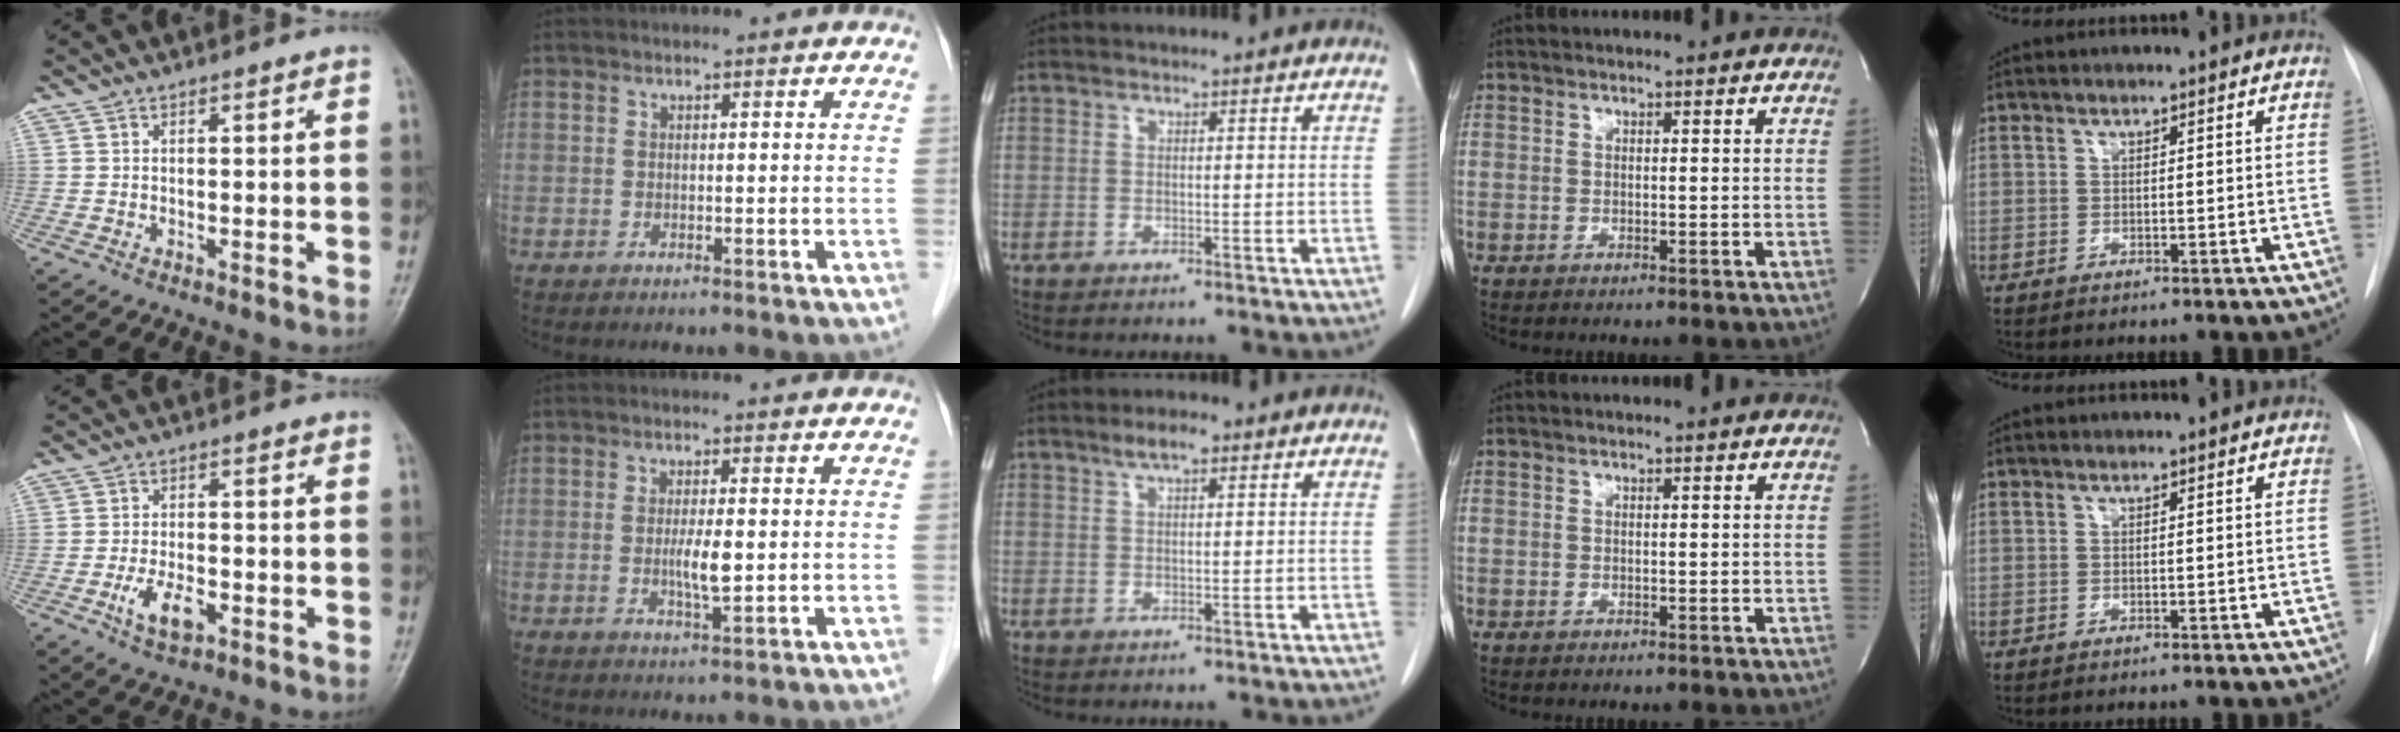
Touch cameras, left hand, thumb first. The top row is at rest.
{"thumb": {"total": 6.0, "force": [-2.5, 3.0, 4.5], "torque": [-0.083, 0.009, -0.044]}, "index": {"total": 3.7, "force": [-0.1, 0.5, 3.6], "torque": [-0.067, -0.005, 0.000]}, "middle": {"total": 2.9, "force": [1.9, 0.6, 2.1], "torque": [-0.041, 0.007, 0.034]}}